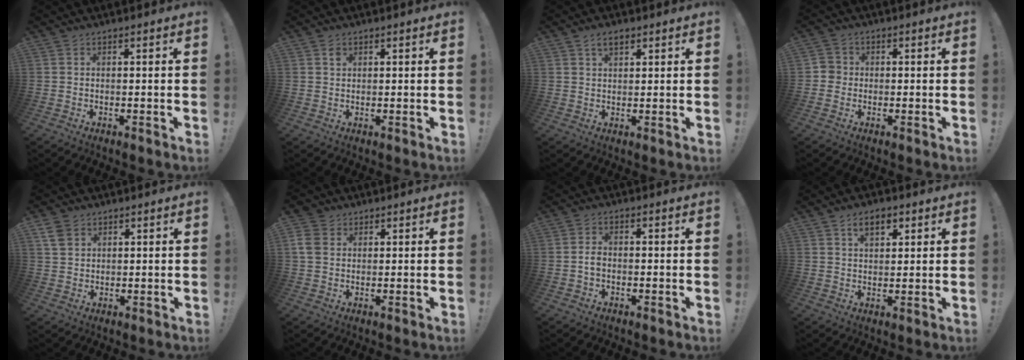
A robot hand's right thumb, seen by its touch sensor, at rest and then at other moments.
{"total": 1.3, "force": [0.7, 1.1, 0.3], "torque": [0.002, -0.001, 0.011]}
{"total": 3.2, "force": [1.8, 1.6, 2.1], "torque": [-0.037, -0.001, 0.032]}
{"total": 3.1, "force": [-0.8, 2.9, 0.8], "torque": [-0.015, 0.010, -0.013]}
{"total": 6.3, "force": [3.4, 4.9, 2.0], "torque": [-0.030, -0.014, 0.069]}
{"total": 5.6, "force": [1.9, 4.3, 3.0], "torque": [-0.067, 0.004, 0.041]}
{"total": 2.0, "force": [-0.6, 1.3, 1.3], "torque": [-0.023, 0.008, -0.010]}
{"total": 5.1, "force": [2.6, 2.9, 3.3], "torque": [-0.049, -0.002, 0.045]}